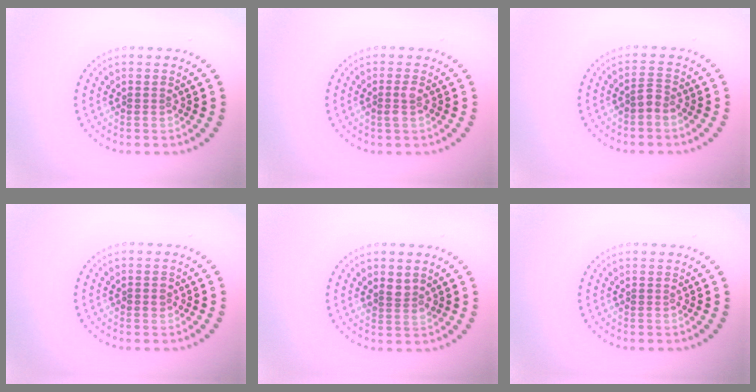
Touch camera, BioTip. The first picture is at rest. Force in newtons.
{"total": 1.1, "press": 1.0, "slide": 0.3}
{"total": 1.3, "press": 1.1, "slide": 0.7}
{"total": 1.1, "press": 1.1, "slide": 0.2}
{"total": 1.5, "press": 1.3, "slide": 0.8}
{"total": 0.0}